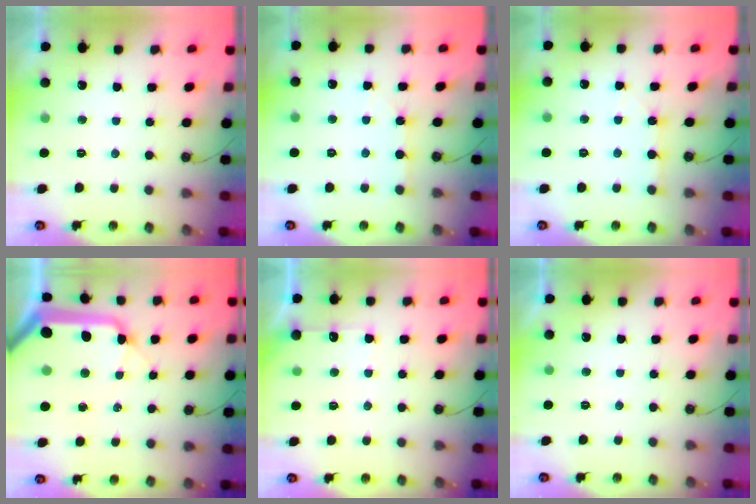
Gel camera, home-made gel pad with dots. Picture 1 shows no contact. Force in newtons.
{"total": 2.6, "press": 2.6, "slide": 0.3}
{"total": 2.6, "press": 2.6, "slide": 0.3}
{"total": 20.8, "press": 20.5, "slide": 3.5}
{"total": 5.8, "press": 5.7, "slide": 0.7}
{"total": 0.0}